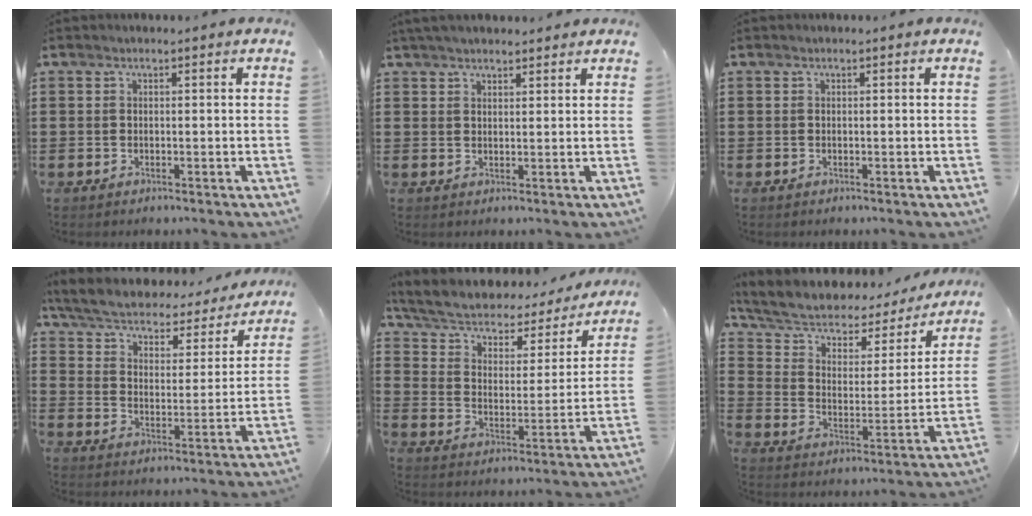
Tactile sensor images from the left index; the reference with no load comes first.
{"total": 2.6, "force": [2.5, 0.5, 0.8], "torque": [-0.022, 0.001, 0.048]}
{"total": 0.0}
{"total": 4.1, "force": [3.7, 1.1, 1.4], "torque": [-0.050, -0.028, 0.057]}
{"total": 4.4, "force": [3.2, 2.1, 2.1], "torque": [-0.060, -0.027, 0.049]}
{"total": 5.5, "force": [3.7, 3.0, 2.6], "torque": [-0.071, -0.023, 0.060]}